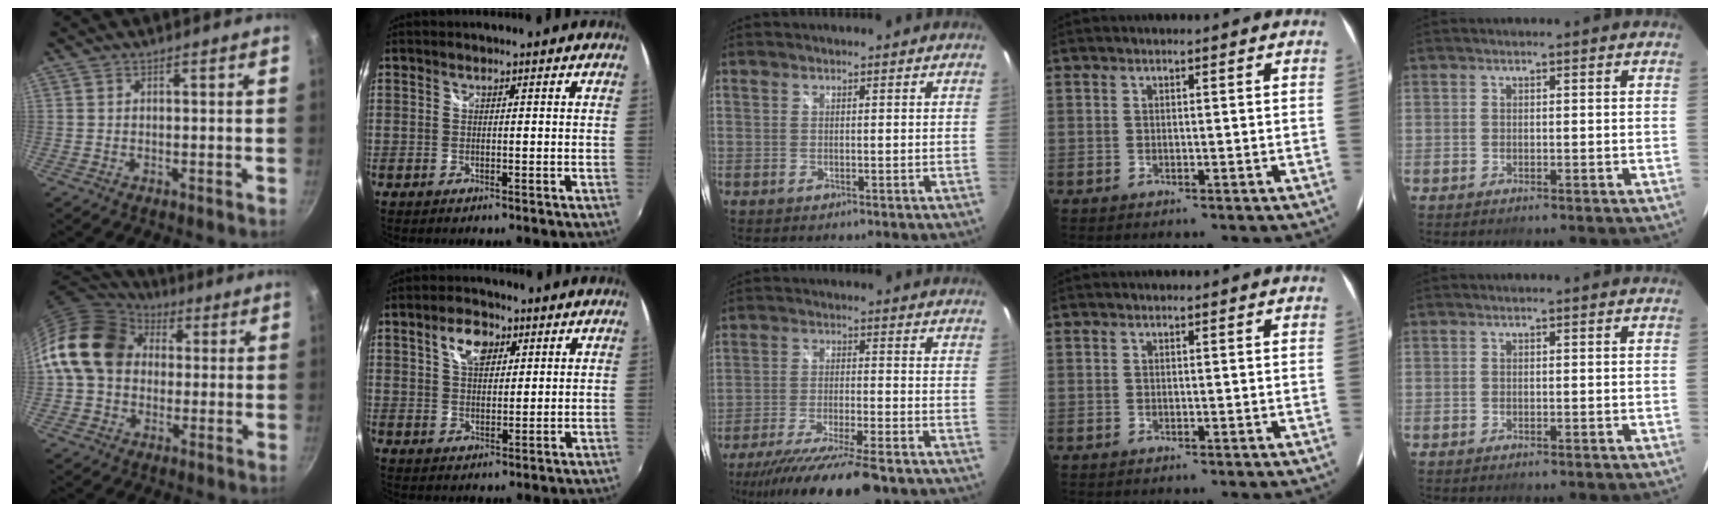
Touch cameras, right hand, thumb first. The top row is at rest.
{"thumb": {"total": 16.9, "force": [2.6, 13.5, 9.8], "torque": [-0.152, 0.035, 0.033]}, "index": {"total": 6.0, "force": [2.9, 3.5, 4.0], "torque": [-0.065, 0.015, 0.052]}, "middle": {"total": 17.2, "force": [-14.1, 2.0, 9.8], "torque": [-0.192, -0.040, -0.230]}}